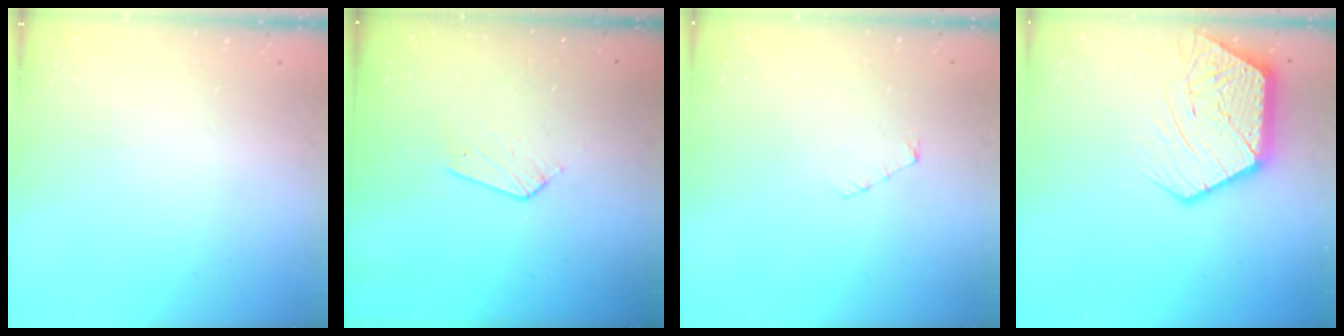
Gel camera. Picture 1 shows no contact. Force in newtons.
{"total": 3.7, "press": 3.7, "slide": 0.3}
{"total": 3.0, "press": 3.0, "slide": 0.3}
{"total": 18.1, "press": 18.1, "slide": 1.5}